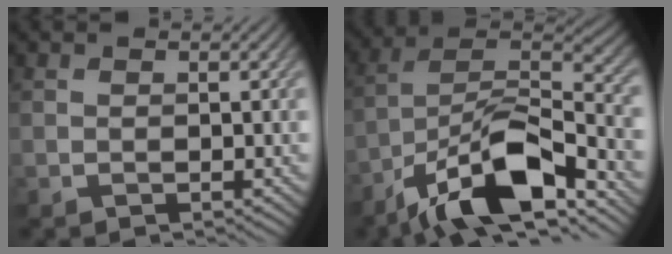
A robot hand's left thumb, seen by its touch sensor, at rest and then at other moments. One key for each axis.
{"total": 14.6, "fx": -9.4, "fy": 4.7, "fz": 10.1, "tx": -0.182, "ty": 0.003, "tz": -0.190}